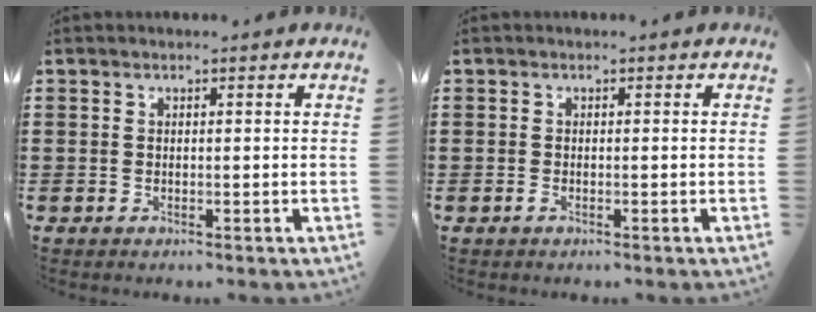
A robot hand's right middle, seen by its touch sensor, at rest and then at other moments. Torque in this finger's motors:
{"motor_torque": [0.13, 0.14, 0.06, 0.02]}